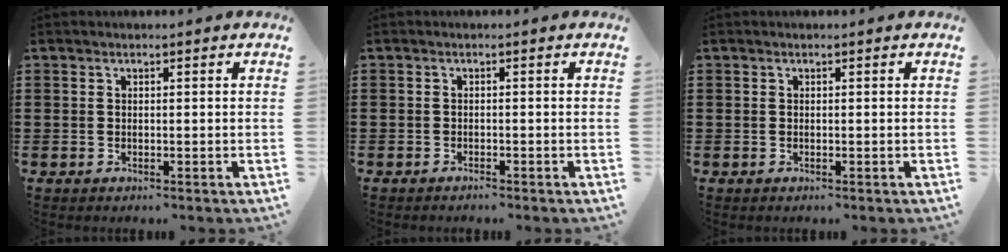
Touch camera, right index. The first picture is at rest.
{"total": 0.9, "force": [-0.9, -0.1, 0.0], "torque": [-0.003, -0.002, -0.018]}
{"total": 0.0}